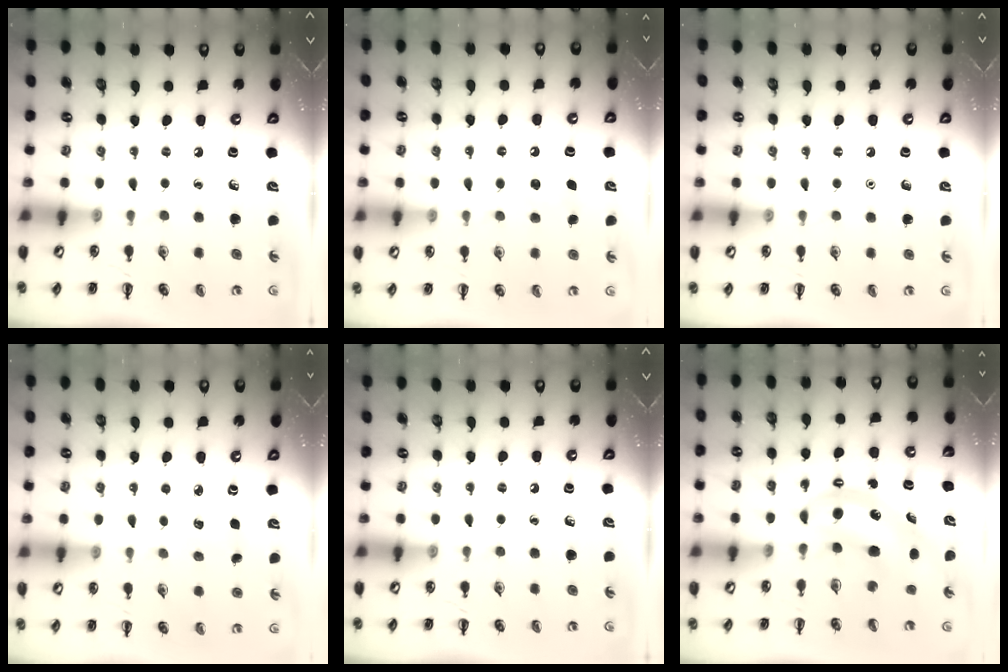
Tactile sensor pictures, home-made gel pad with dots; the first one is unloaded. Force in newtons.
{"total": 6.4, "press": 6.2, "slide": 1.6}
{"total": 1.6, "press": 1.6, "slide": 0.1}
{"total": 4.0, "press": 3.9, "slide": 0.9}
{"total": 0.0}
{"total": 6.1, "press": 6.1, "slide": 1.0}